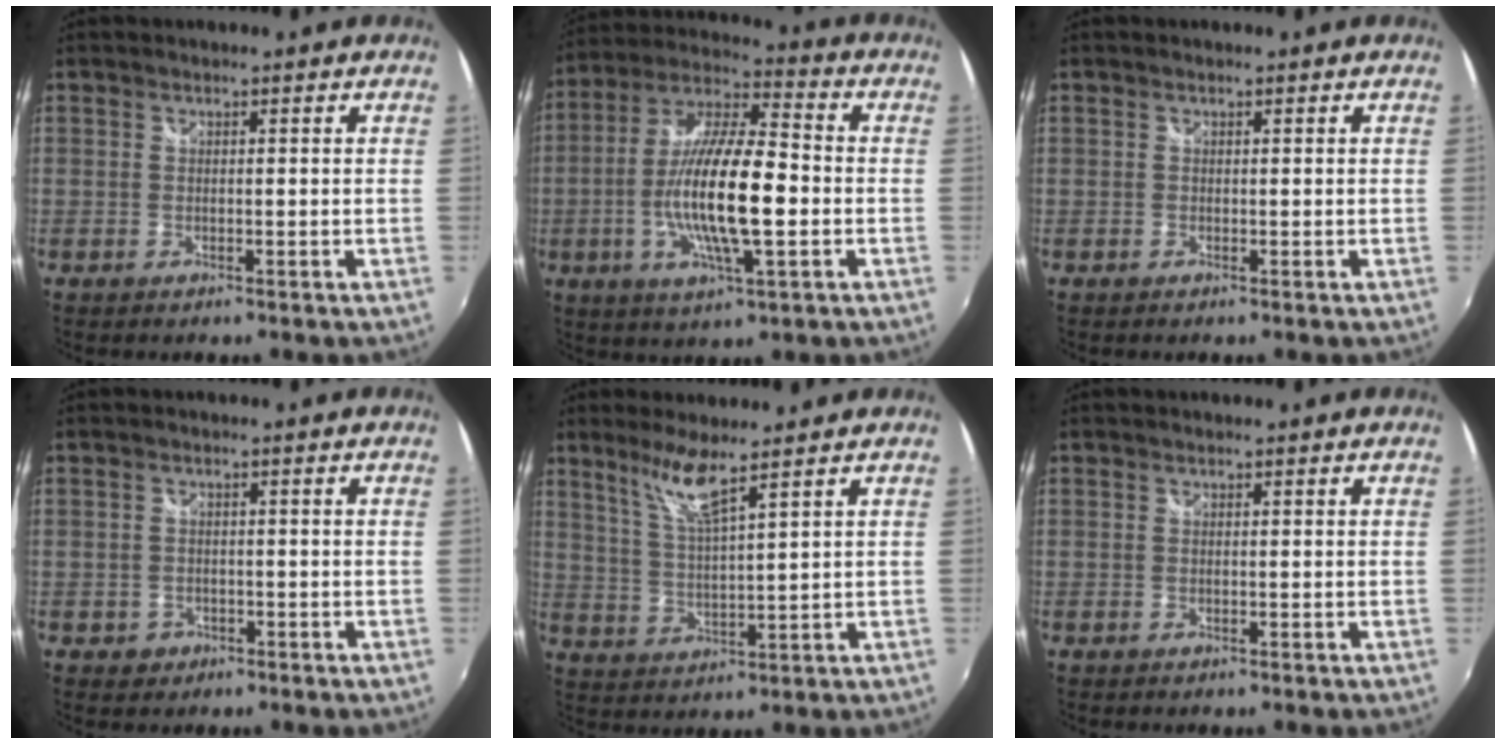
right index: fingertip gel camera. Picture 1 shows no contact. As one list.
[{"total": 17.0, "force": [-3.1, 4.0, 16.3], "torque": [-0.312, -0.004, -0.062]}, {"total": 0.0}, {"total": 2.6, "force": [-1.0, 2.4, 0.6], "torque": [-0.016, 0.001, -0.012]}, {"total": 6.5, "force": [4.8, -0.2, 4.4], "torque": [-0.087, -0.001, 0.098]}, {"total": 0.0}]